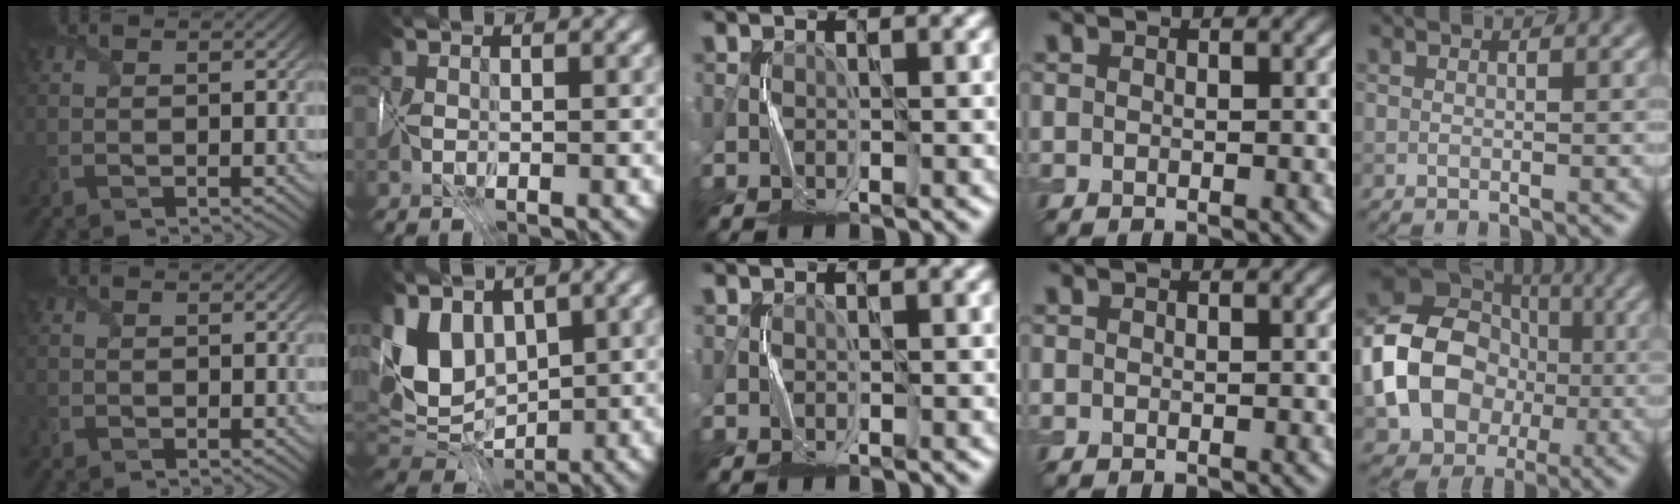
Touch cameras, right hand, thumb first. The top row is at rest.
{"thumb": {"total": 1.0, "force": [-0.8, 0.6, 0.1], "torque": [-0.004, -0.004, -0.018]}, "index": {"total": 6.4, "force": [2.5, 4.4, 3.9], "torque": [-0.090, 0.000, 0.049]}, "little": {"total": 11.7, "force": [-1.4, 9.2, 7.1], "torque": [-0.136, 0.002, -0.037]}}